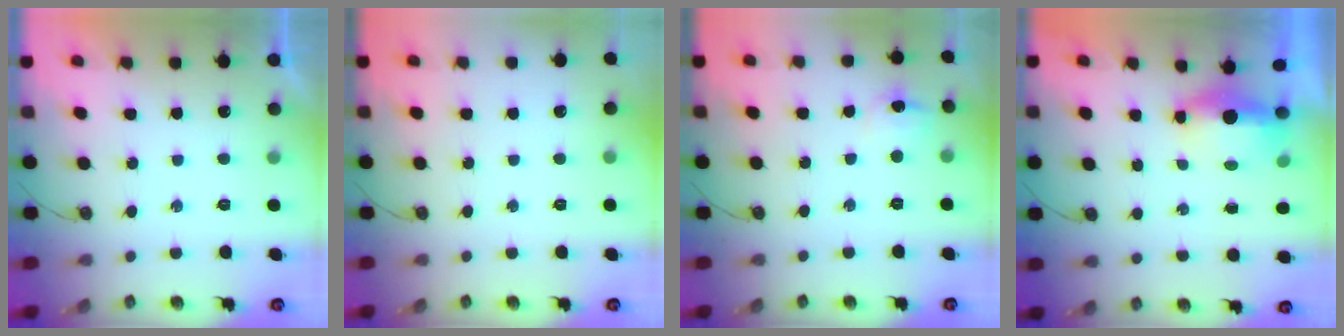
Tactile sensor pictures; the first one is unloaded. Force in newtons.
{"total": 0.0}
{"total": 6.4, "press": 6.4, "slide": 0.4}
{"total": 13.4, "press": 6.1, "slide": 11.9}